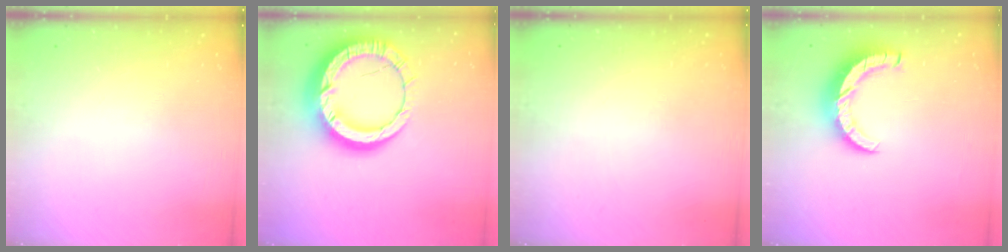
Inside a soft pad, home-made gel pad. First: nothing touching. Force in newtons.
{"total": 19.3, "press": 19.2, "slide": 1.9}
{"total": 2.4, "press": 2.4, "slide": 0.2}
{"total": 8.5, "press": 8.5, "slide": 0.8}